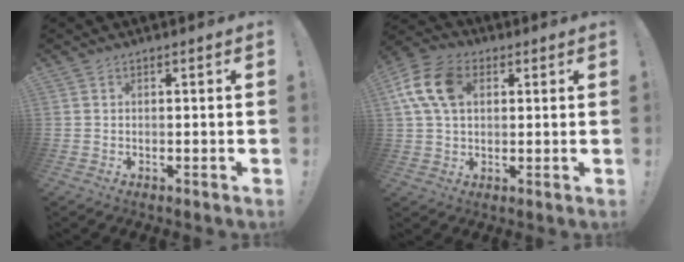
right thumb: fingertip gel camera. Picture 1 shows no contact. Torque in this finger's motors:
{"motor_torque": [1.60, 1.63, 0.06, 0.06, 0.08]}